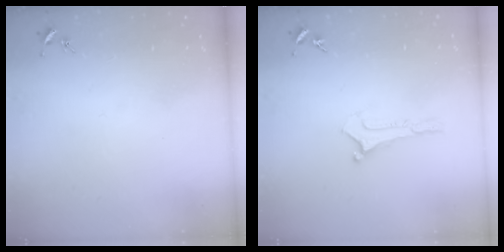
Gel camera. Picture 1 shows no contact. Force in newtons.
{"total": 0.0}